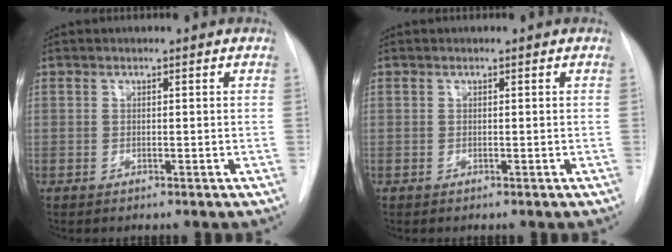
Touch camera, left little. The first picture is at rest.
{"total": 0.0}